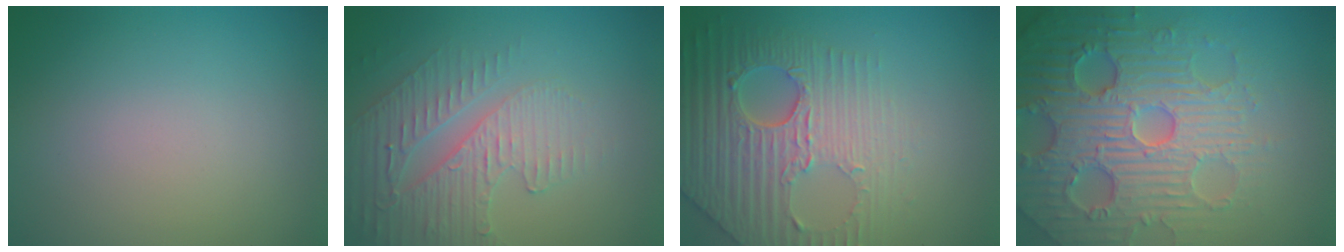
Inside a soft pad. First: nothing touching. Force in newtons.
{"total": 3.8, "press": 3.6, "slide": 1.3}
{"total": 6.2, "press": 5.2, "slide": 3.3}
{"total": 8.0, "press": 7.8, "slide": 1.7}